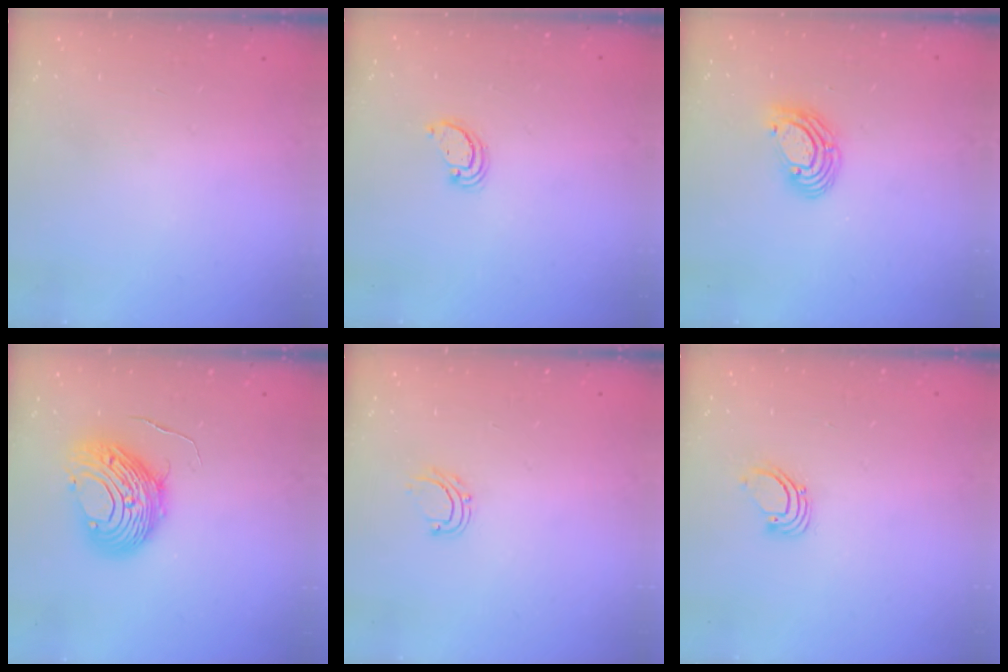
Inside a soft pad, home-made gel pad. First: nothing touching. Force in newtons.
{"total": 2.6, "press": 2.6, "slide": 0.2}
{"total": 7.0, "press": 6.9, "slide": 0.8}
{"total": 11.0, "press": 11.0, "slide": 1.0}
{"total": 4.9, "press": 4.8, "slide": 0.4}
{"total": 2.2, "press": 2.2, "slide": 0.2}